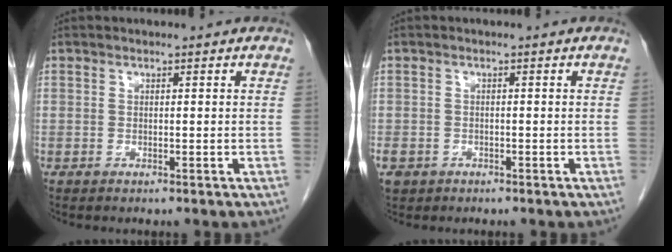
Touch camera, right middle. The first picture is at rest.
{"total": 3.5, "force": [-2.2, 2.6, 1.0], "torque": [-0.022, 0.000, -0.034]}